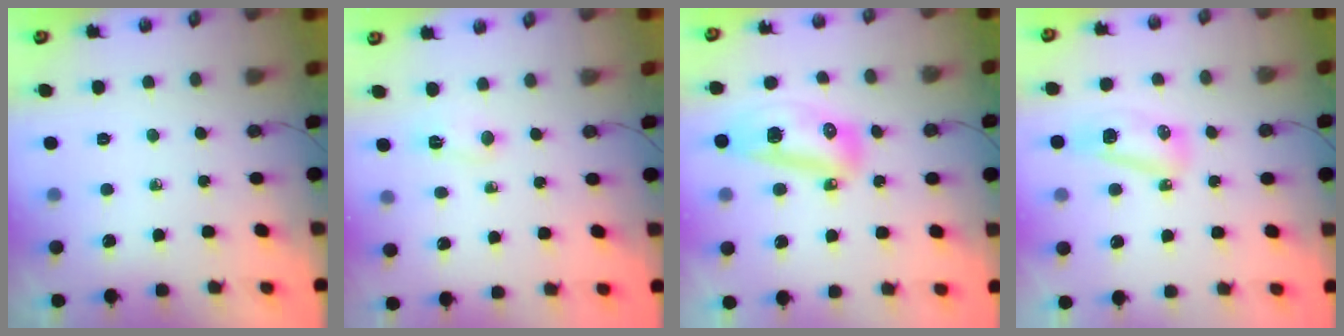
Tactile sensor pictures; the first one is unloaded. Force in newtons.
{"total": 3.6, "press": 3.3, "slide": 1.5}
{"total": 11.9, "press": 11.9, "slide": 1.4}
{"total": 7.5, "press": 7.5, "slide": 0.9}